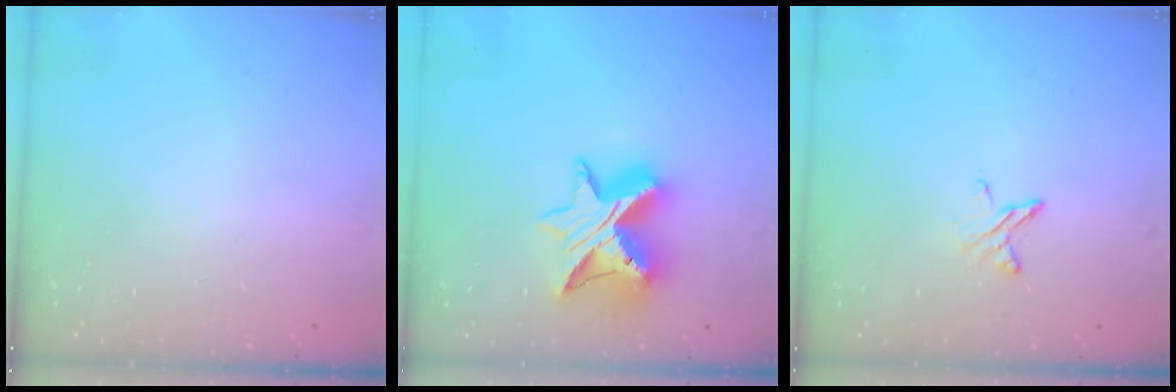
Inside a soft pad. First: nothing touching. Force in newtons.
{"total": 13.9, "press": 13.8, "slide": 1.1}
{"total": 4.3, "press": 4.3, "slide": 0.5}